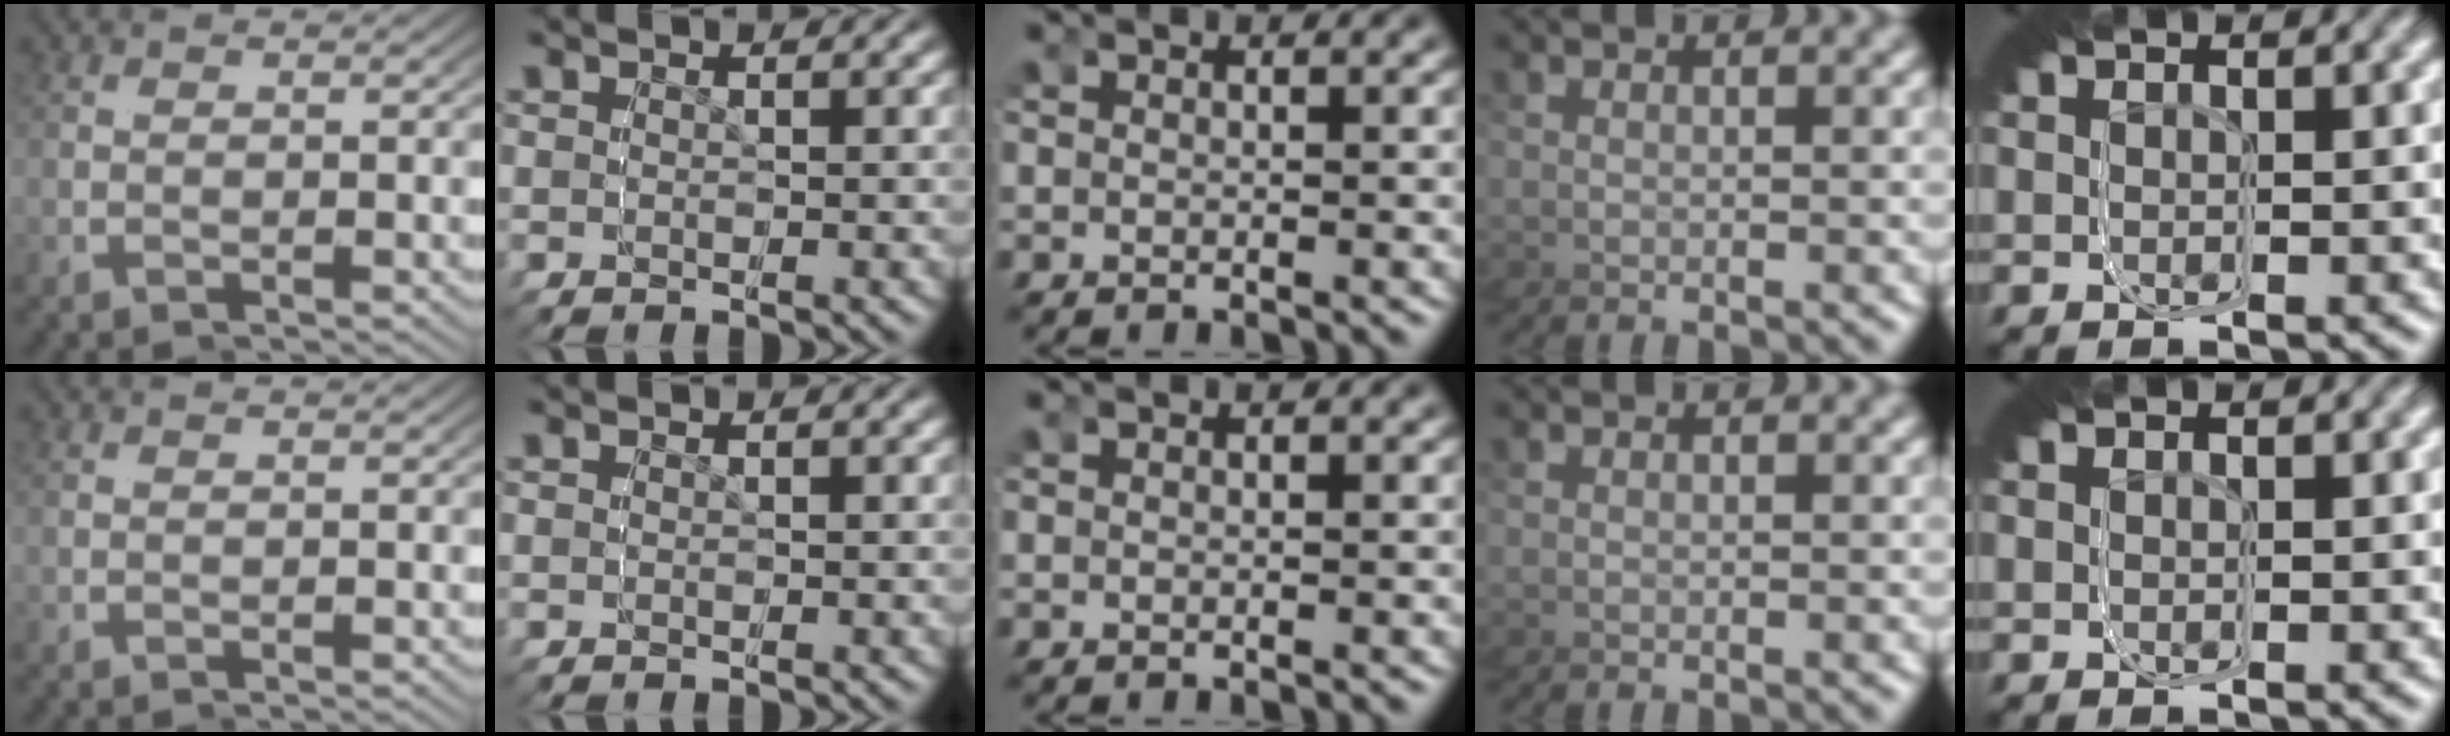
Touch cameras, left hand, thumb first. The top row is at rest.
{}